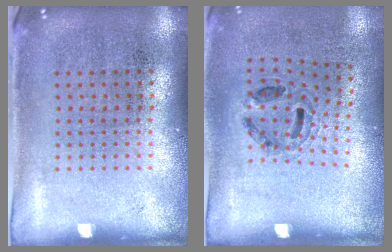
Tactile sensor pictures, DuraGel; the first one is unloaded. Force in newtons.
{"total": 1.0, "press": 0.8, "slide": 0.6}